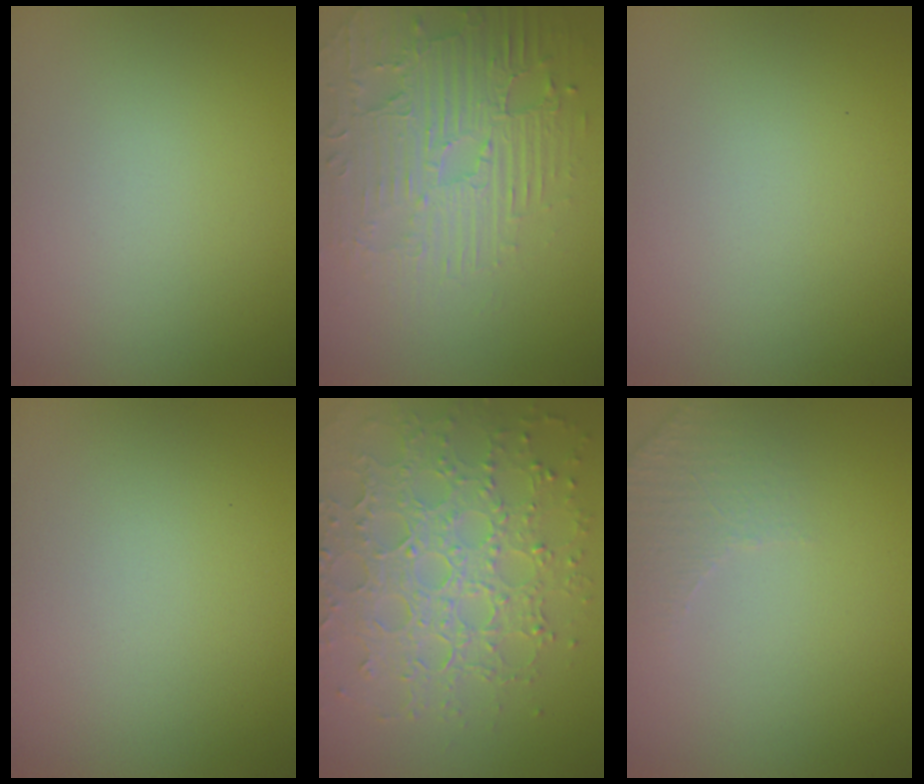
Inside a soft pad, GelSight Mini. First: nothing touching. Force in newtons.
{"total": 4.4, "press": 4.1, "slide": 1.6}
{"total": 0.0}
{"total": 0.0}
{"total": 7.7, "press": 5.6, "slide": 5.2}
{"total": 2.3, "press": 2.3, "slide": 0.6}